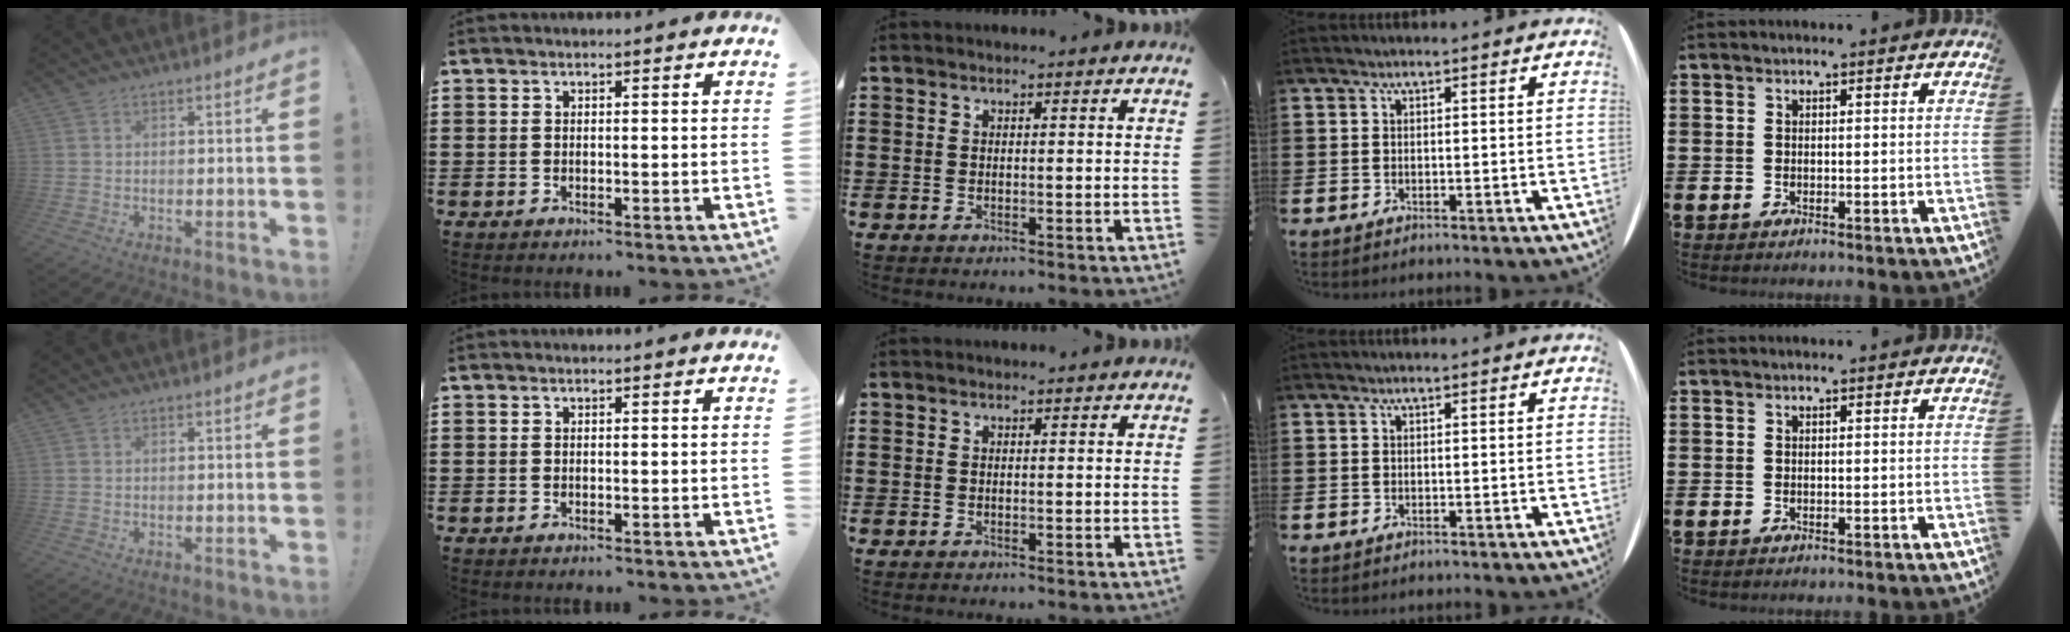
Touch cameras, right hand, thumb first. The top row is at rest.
{}